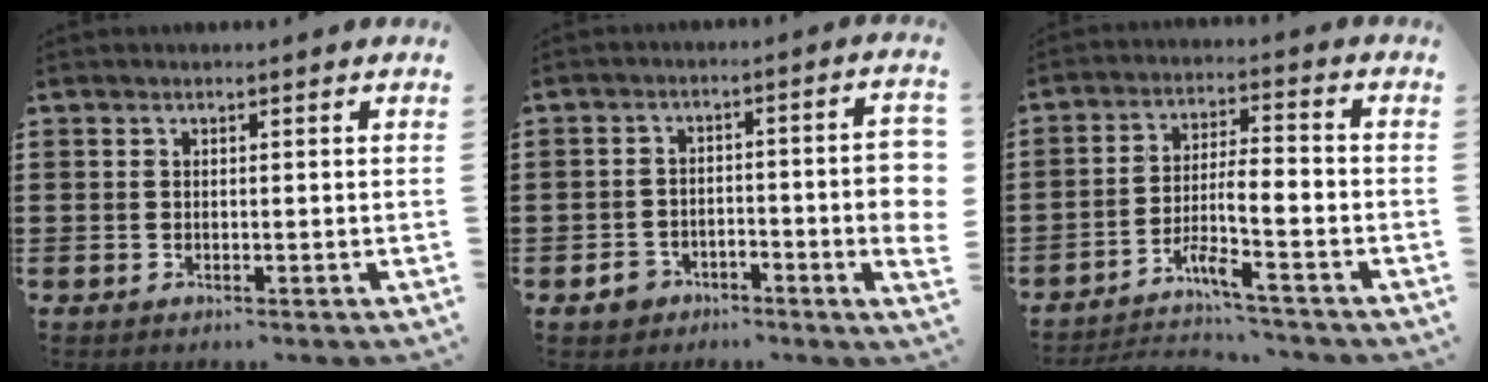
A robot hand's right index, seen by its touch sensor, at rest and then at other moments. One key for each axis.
{"total": 5.6, "fx": -2.2, "fy": 2.0, "fz": 4.7, "tx": -0.076, "ty": 0.010, "tz": -0.039}
{"total": 6.3, "fx": -4.3, "fy": 1.0, "fz": 4.5, "tx": -0.083, "ty": -0.008, "tz": -0.084}